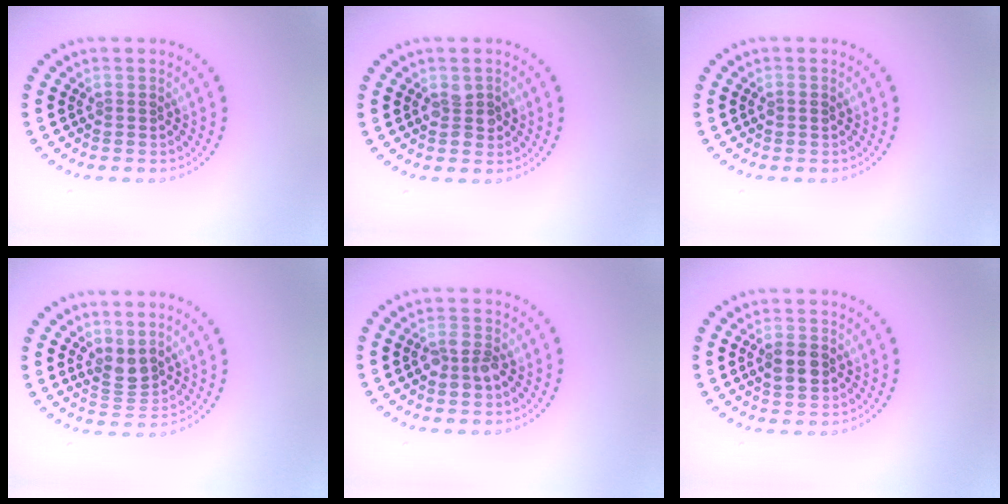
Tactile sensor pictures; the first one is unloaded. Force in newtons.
{"total": 1.8, "press": 1.7, "slide": 0.2}
{"total": 0.8, "press": 0.8, "slide": 0.0}
{"total": 2.2, "press": 1.8, "slide": 1.3}
{"total": 2.4, "press": 2.4, "slide": 0.5}
{"total": 2.6, "press": 2.6, "slide": 0.2}